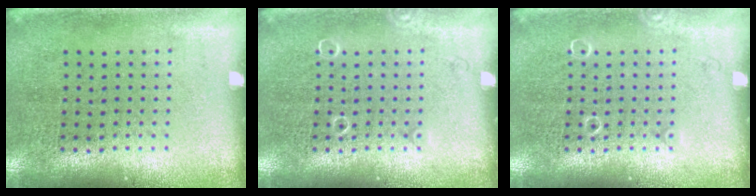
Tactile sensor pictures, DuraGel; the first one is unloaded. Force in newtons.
{"total": 0.6, "press": 0.6, "slide": 0.1}
{"total": 0.6, "press": 0.6, "slide": 0.1}